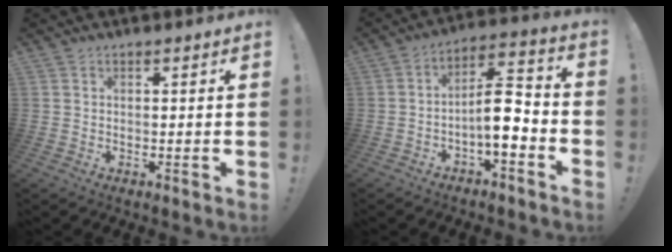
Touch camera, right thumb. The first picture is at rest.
{"total": 11.3, "force": [-3.5, 4.1, 9.9], "torque": [-0.156, 0.021, -0.059]}